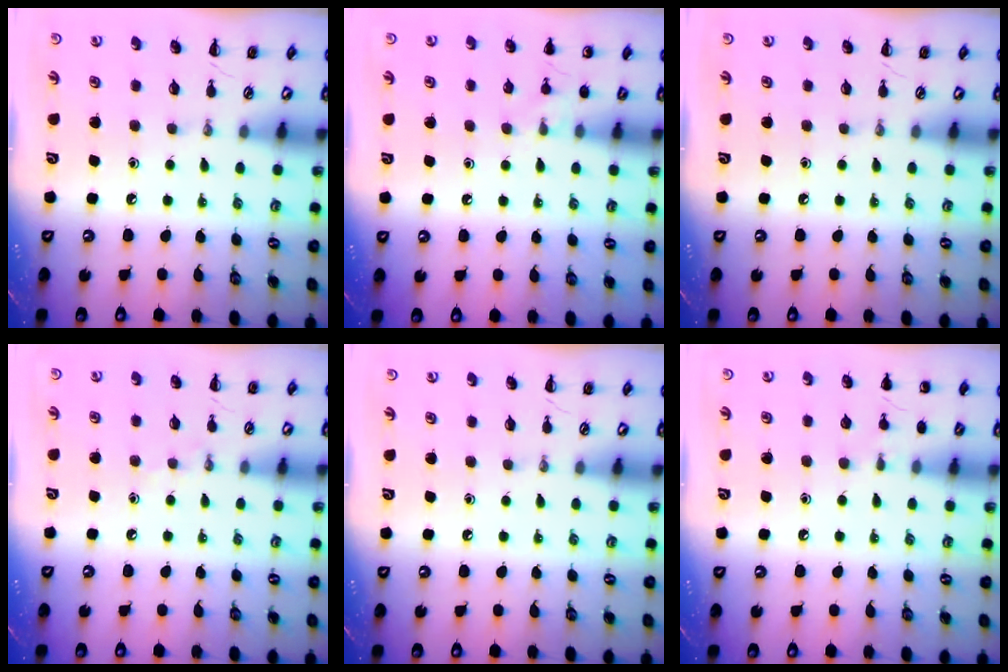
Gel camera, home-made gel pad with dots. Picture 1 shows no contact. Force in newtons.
{"total": 5.8, "press": 5.5, "slide": 2.0}
{"total": 0.0}
{"total": 3.7, "press": 3.5, "slide": 1.1}
{"total": 0.0}
{"total": 5.9, "press": 5.7, "slide": 1.7}